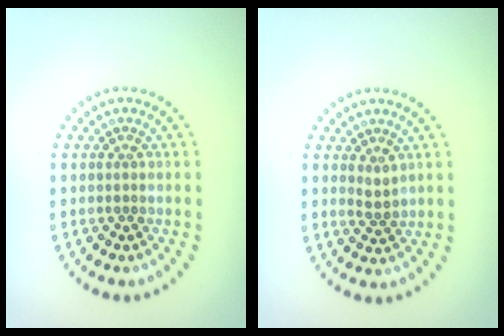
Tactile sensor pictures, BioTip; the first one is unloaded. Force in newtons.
{"total": 1.1, "press": 0.8, "slide": 0.7}